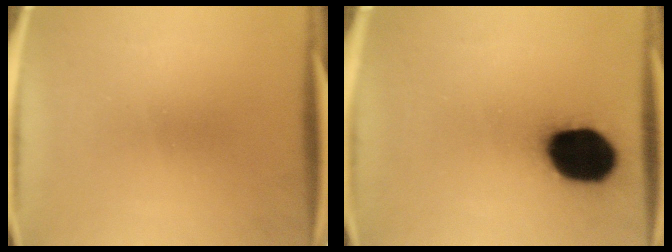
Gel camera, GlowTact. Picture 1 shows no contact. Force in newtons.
{"total": 19.9}